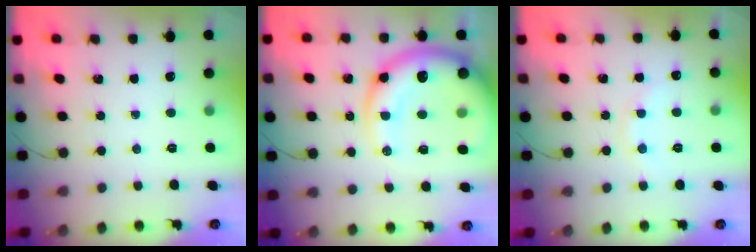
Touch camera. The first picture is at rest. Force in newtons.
{"total": 19.0, "press": 18.5, "slide": 4.3}
{"total": 7.4, "press": 7.2, "slide": 1.6}